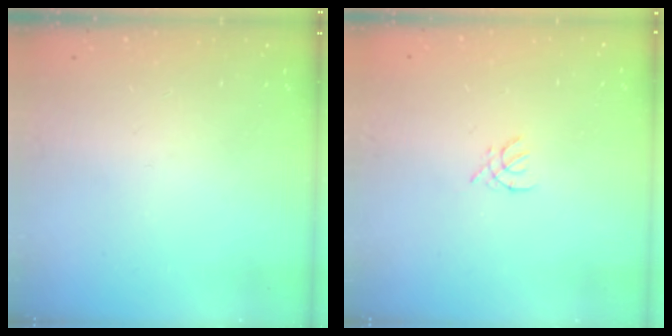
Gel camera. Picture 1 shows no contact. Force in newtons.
{"total": 1.8, "press": 1.8, "slide": 0.4}